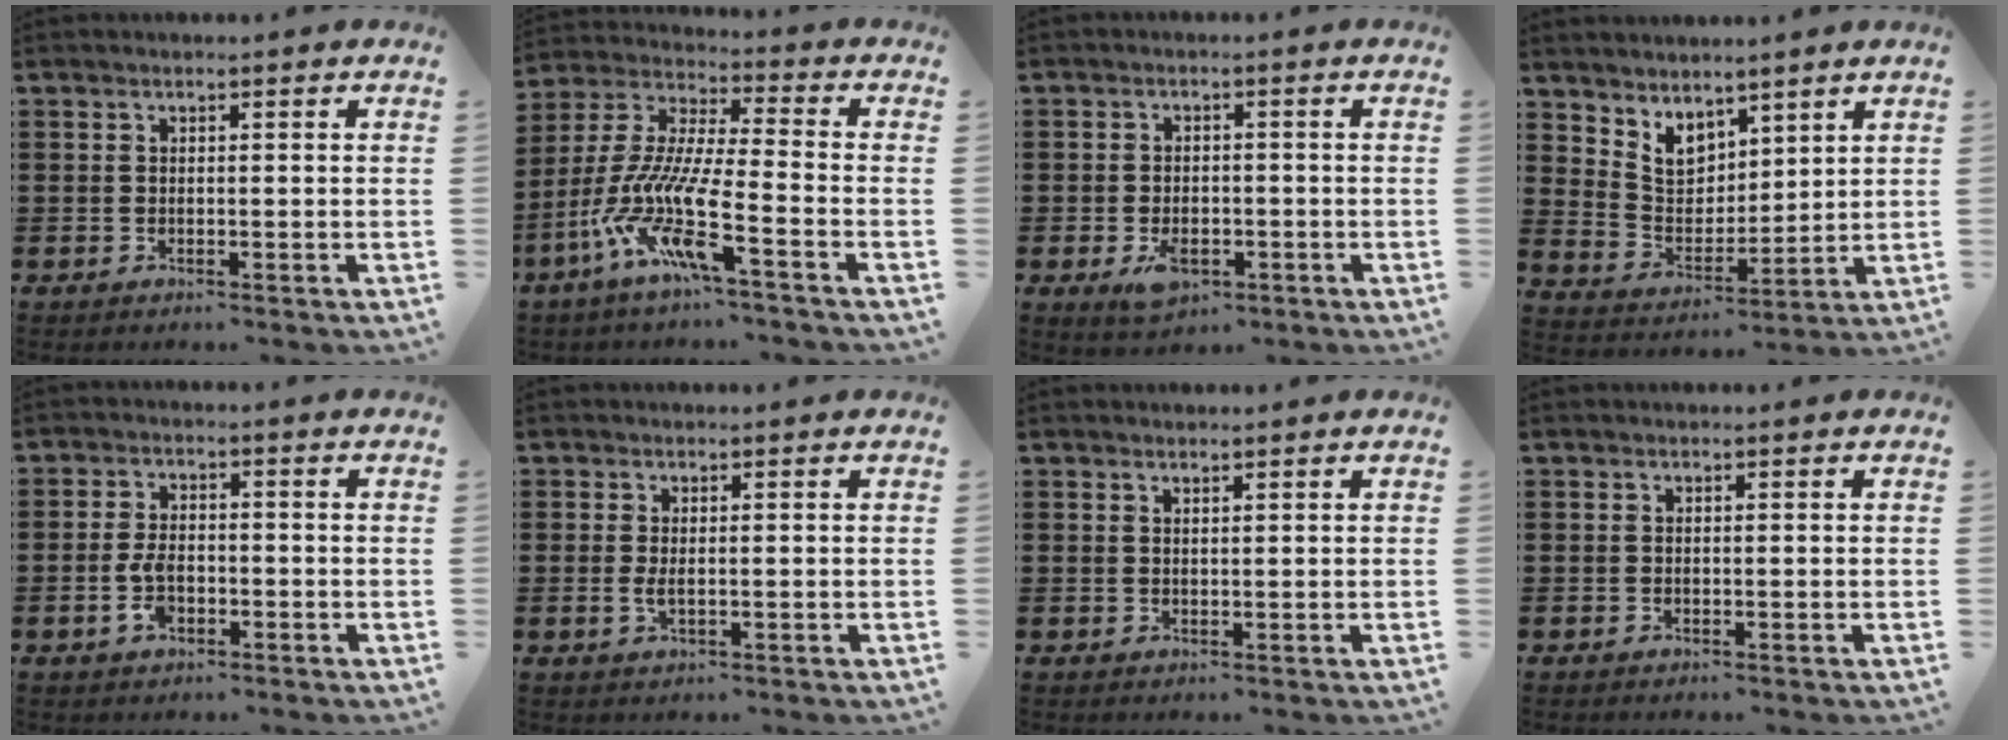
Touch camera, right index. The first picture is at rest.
{"total": 12.3, "force": [-7.6, 1.6, 9.5], "torque": [-0.235, -0.022, -0.163]}
{"total": 3.9, "force": [-1.6, 2.2, 2.9], "torque": [-0.055, 0.000, -0.027]}
{"total": 5.5, "force": [4.3, 3.3, 1.0], "torque": [-0.048, -0.017, 0.081]}
{"total": 4.2, "force": [-1.2, 2.2, 3.4], "torque": [-0.082, -0.004, -0.026]}
{"total": 1.7, "force": [0.0, 0.6, 1.6], "torque": [-0.032, -0.001, 0.000]}
{"total": 0.9, "force": [0.9, 0.0, 0.3], "torque": [-0.008, -0.001, 0.017]}
{"total": 0.0}